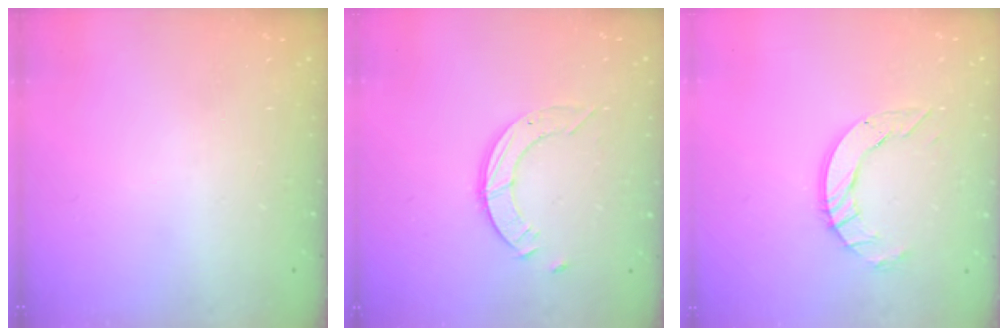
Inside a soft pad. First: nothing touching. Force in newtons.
{"total": 3.6, "press": 3.5, "slide": 0.3}
{"total": 8.1, "press": 8.0, "slide": 0.3}